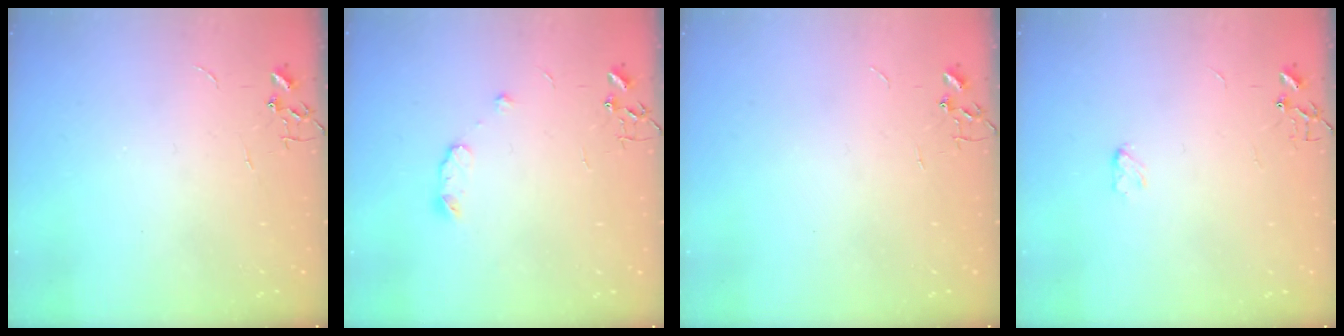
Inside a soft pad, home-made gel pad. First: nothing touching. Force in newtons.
{"total": 6.7, "press": 6.7, "slide": 0.9}
{"total": 0.0}
{"total": 3.1, "press": 3.1, "slide": 0.4}